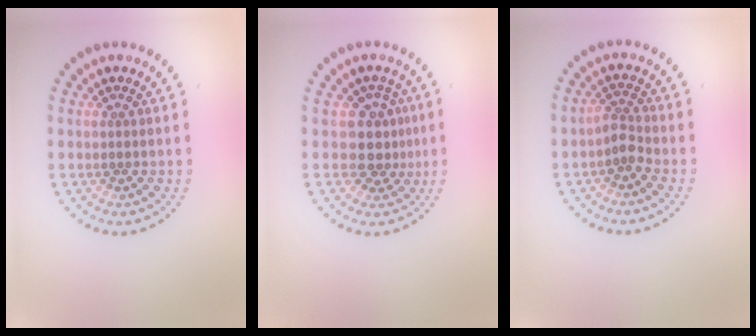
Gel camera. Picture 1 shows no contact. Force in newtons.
{"total": 2.9, "press": 2.2, "slide": 1.9}
{"total": 1.9, "press": 1.4, "slide": 1.3}